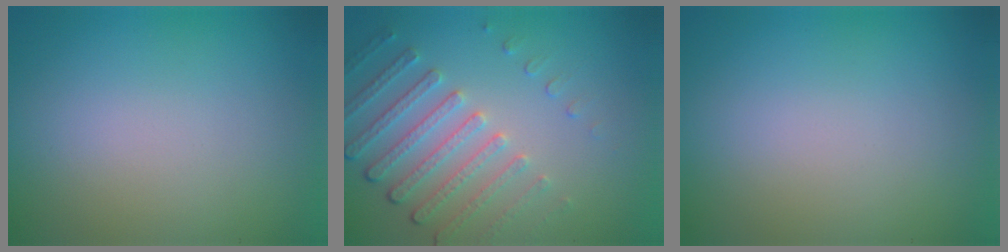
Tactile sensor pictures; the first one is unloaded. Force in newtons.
{"total": 4.6, "press": 3.3, "slide": 3.2}
{"total": 0.0}